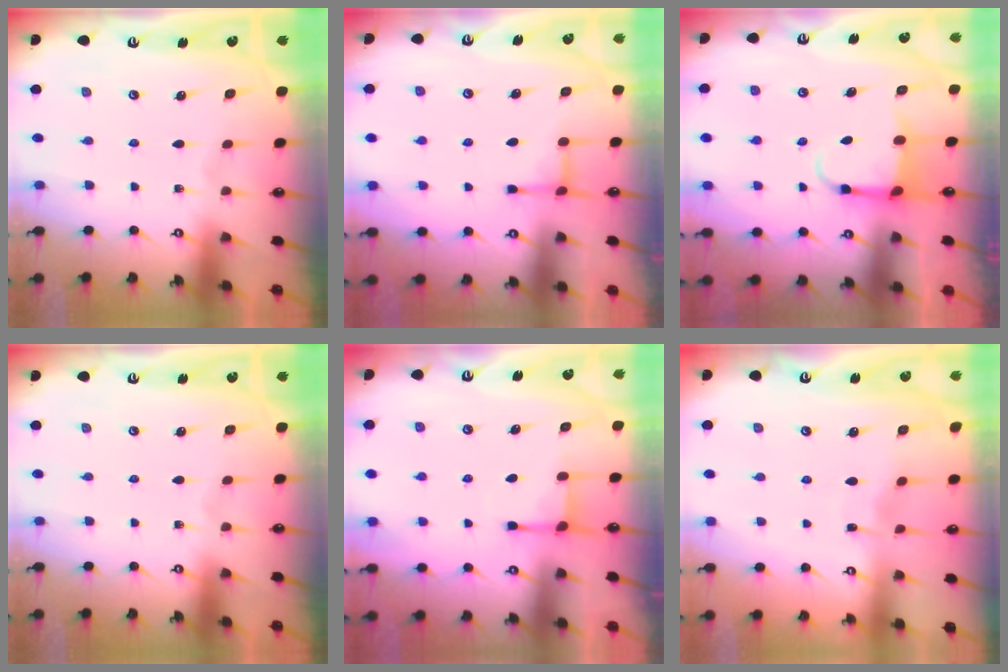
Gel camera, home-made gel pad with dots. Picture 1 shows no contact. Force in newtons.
{"total": 1.8, "press": 1.8, "slide": 0.4}
{"total": 3.7, "press": 3.6, "slide": 1.0}
{"total": 0.0}
{"total": 2.4, "press": 2.4, "slide": 0.3}
{"total": 3.5, "press": 3.5, "slide": 0.4}